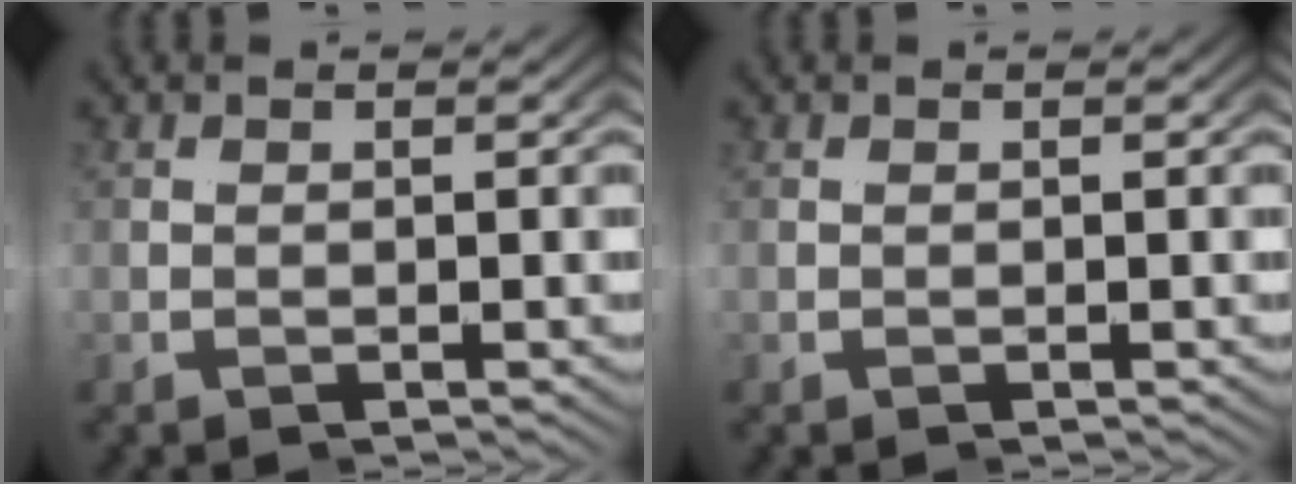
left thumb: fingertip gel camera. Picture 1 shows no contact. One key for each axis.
{"total": 0.0}